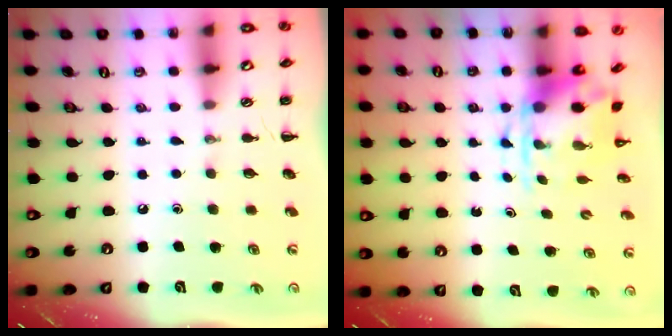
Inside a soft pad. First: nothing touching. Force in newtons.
{"total": 3.7, "press": 3.6, "slide": 0.9}